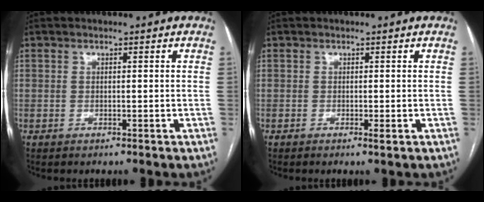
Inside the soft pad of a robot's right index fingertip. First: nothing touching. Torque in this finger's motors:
{"motor_torque": [0.01, -0.01, -0.04, -0.01]}